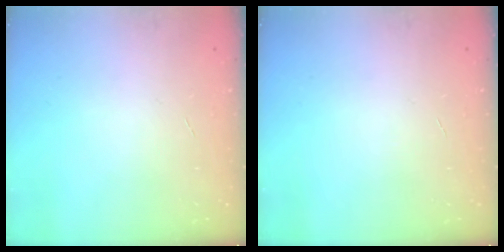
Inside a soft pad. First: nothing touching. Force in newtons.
{"total": 0.0}